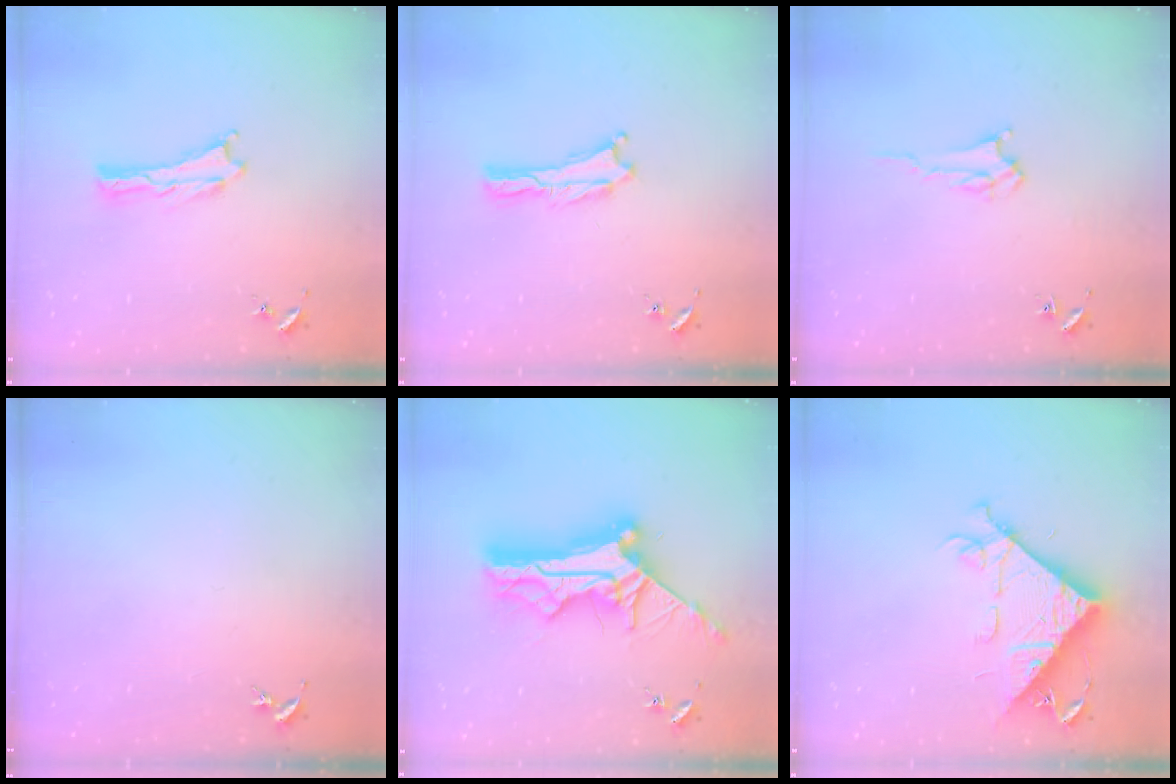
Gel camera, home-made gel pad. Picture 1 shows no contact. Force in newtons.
{"total": 0.0}
{"total": 2.8, "press": 2.8, "slide": 0.4}
{"total": 0.0}
{"total": 12.0, "press": 12.0, "slide": 1.2}
{"total": 9.8, "press": 9.7, "slide": 1.2}